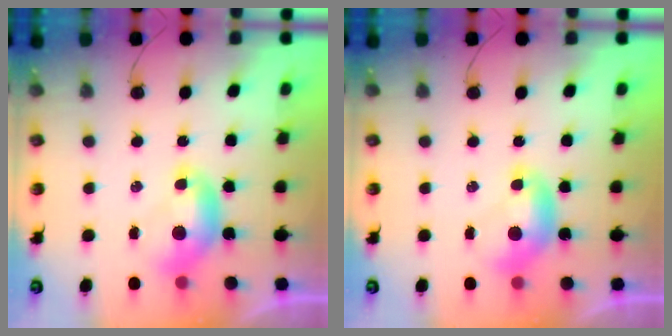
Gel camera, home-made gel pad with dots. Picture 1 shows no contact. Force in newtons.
{"total": 0.0}